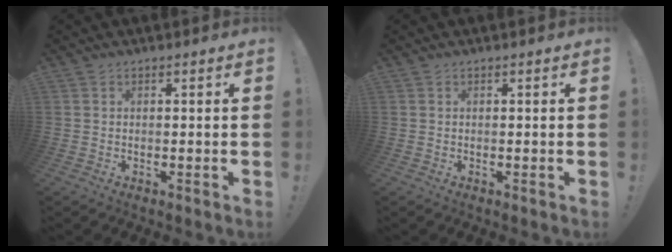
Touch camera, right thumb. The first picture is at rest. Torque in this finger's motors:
{"motor_torque": [0.00, 0.00, -0.01, -0.01, 0.00]}